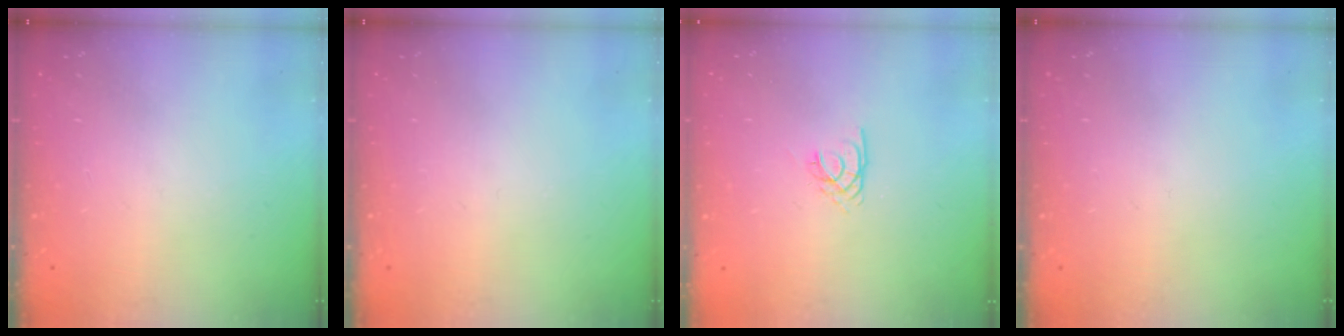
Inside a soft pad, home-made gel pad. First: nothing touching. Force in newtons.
{"total": 0.0}
{"total": 2.2, "press": 2.2, "slide": 0.3}
{"total": 0.0}